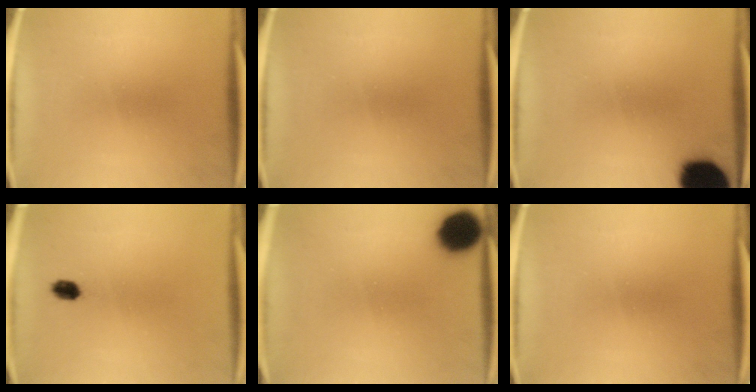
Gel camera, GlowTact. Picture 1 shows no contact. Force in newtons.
{"total": 0.0}
{"total": 18.0}
{"total": 2.4}
{"total": 9.7}
{"total": 0.0}